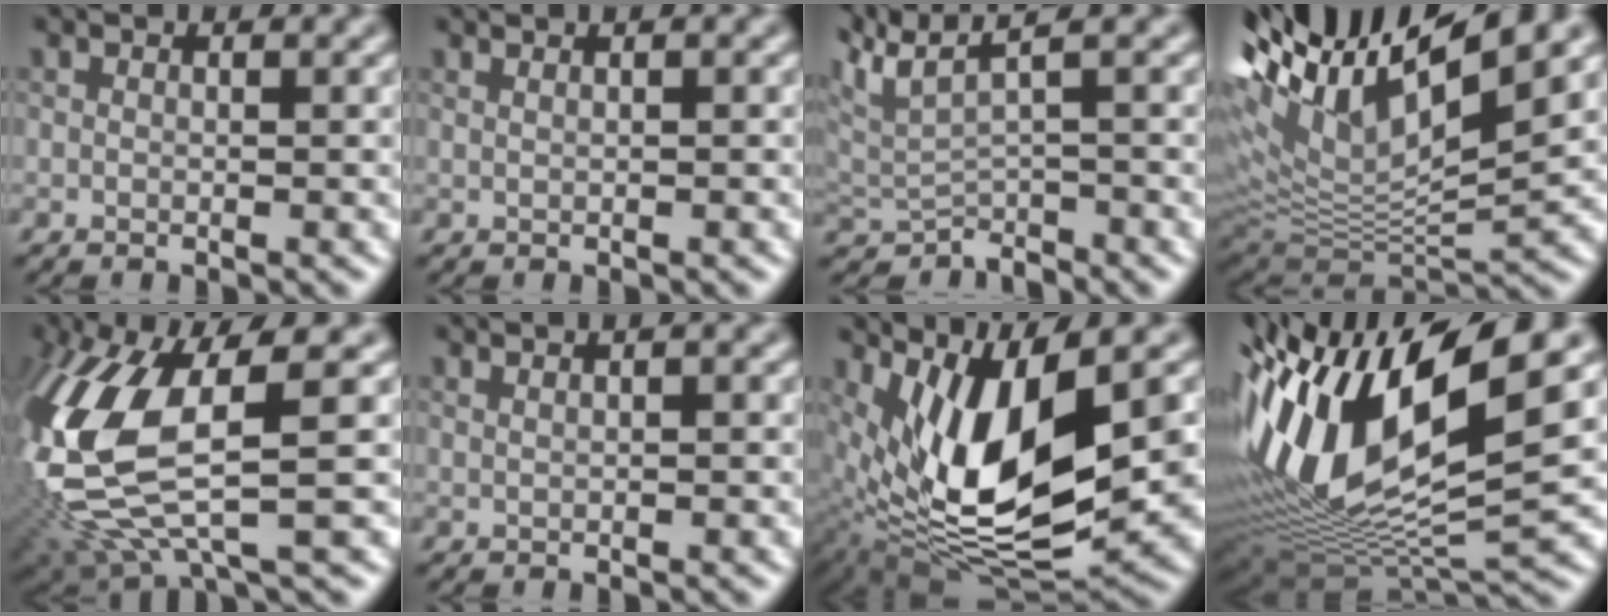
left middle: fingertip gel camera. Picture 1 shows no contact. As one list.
[{"total": 0.9, "force": [0.5, 0.4, 0.7], "torque": [0.000, -0.004, 0.001]}, {"total": 2.3, "force": [1.2, 0.4, 1.9], "torque": [-0.054, -0.004, 0.038]}, {"total": 11.4, "force": [5.4, 3.4, 9.4], "torque": [-0.192, 0.024, 0.116]}, {"total": 10.3, "force": [0.1, 3.4, 9.8], "torque": [-0.240, -0.017, 0.015]}, {"total": 1.7, "force": [0.9, 0.7, 1.3], "torque": [-0.009, 0.005, 0.004]}, {"total": 11.1, "force": [1.8, 4.2, 10.1], "torque": [-0.196, -0.012, 0.050]}, {"total": 14.5, "force": [2.2, 6.2, 12.9], "torque": [-0.278, 0.005, 0.048]}]